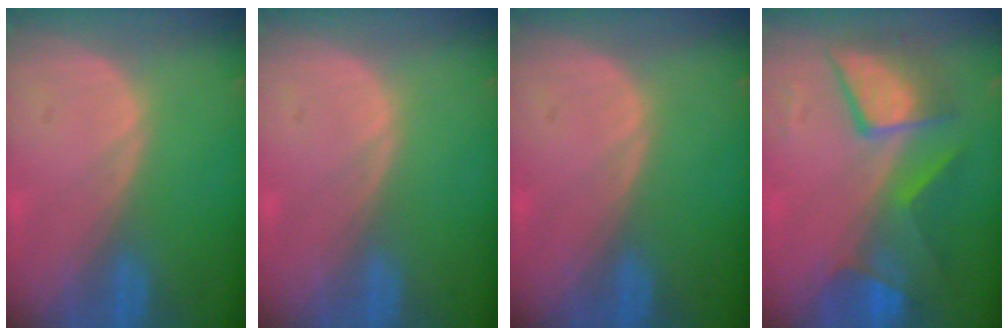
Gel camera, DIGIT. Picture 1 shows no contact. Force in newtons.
{"total": 0.0}
{"total": 0.0}
{"total": 8.3, "press": 8.3, "slide": 0.4}